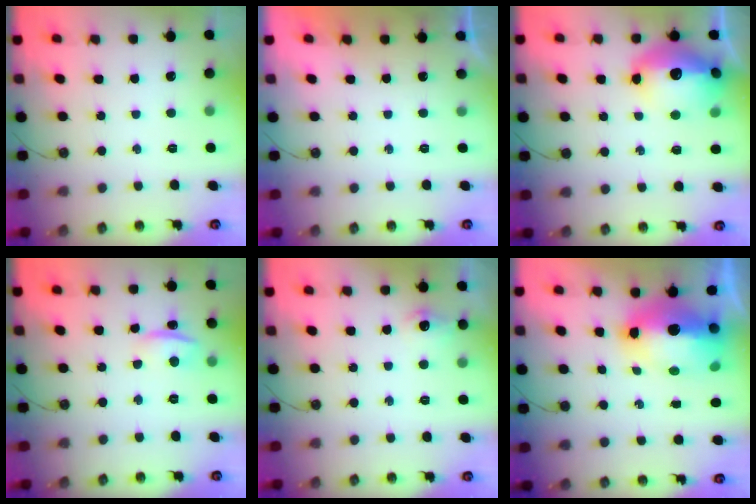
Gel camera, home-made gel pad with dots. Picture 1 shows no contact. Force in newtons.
{"total": 0.0}
{"total": 18.2, "press": 18.1, "slide": 1.7}
{"total": 2.0, "press": 1.5, "slide": 1.3}
{"total": 7.4, "press": 7.4, "slide": 0.8}
{"total": 16.7, "press": 16.7, "slide": 1.6}